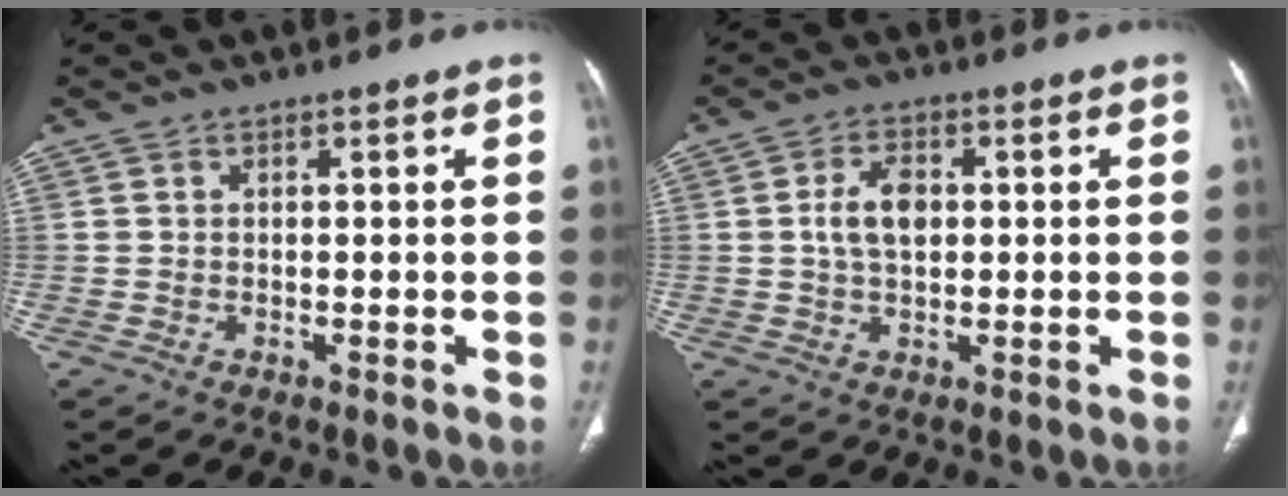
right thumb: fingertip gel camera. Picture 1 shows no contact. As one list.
[{"total": 5.8, "force": [0.7, 3.5, 4.6], "torque": [-0.084, 0.004, 0.010]}]